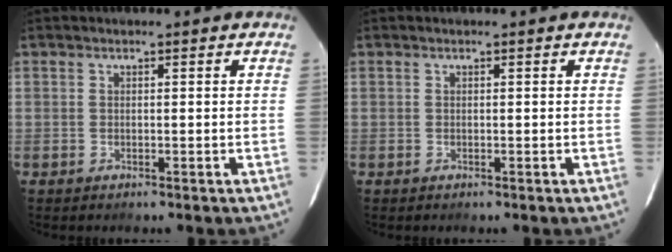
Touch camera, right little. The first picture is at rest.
{"total": 0.0}